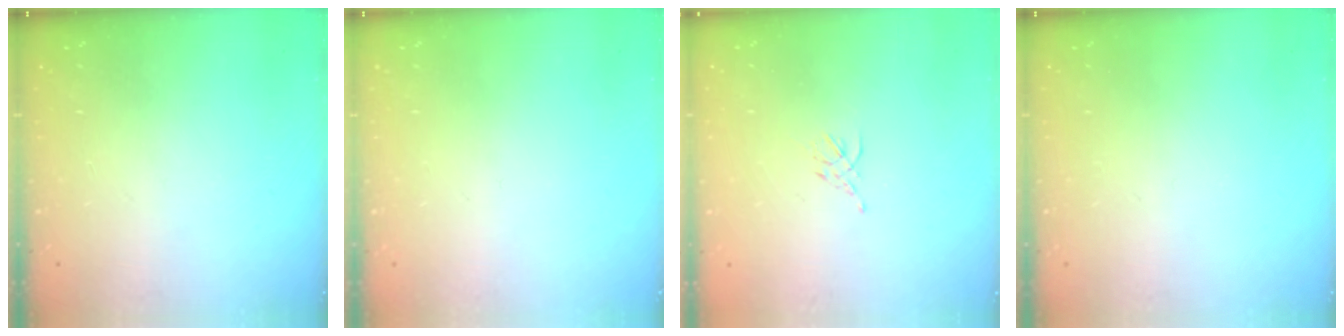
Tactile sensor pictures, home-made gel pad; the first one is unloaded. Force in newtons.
{"total": 0.0}
{"total": 1.5, "press": 1.4, "slide": 0.6}
{"total": 0.0}